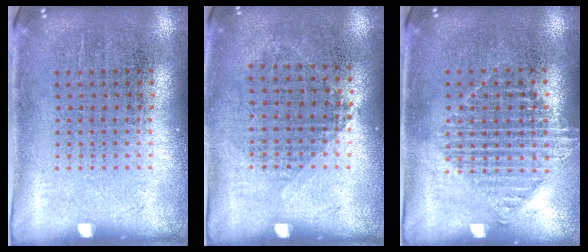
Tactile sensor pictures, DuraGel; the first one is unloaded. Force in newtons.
{"total": 0.8, "press": 0.7, "slide": 0.4}
{"total": 1.1, "press": 1.1, "slide": 0.3}